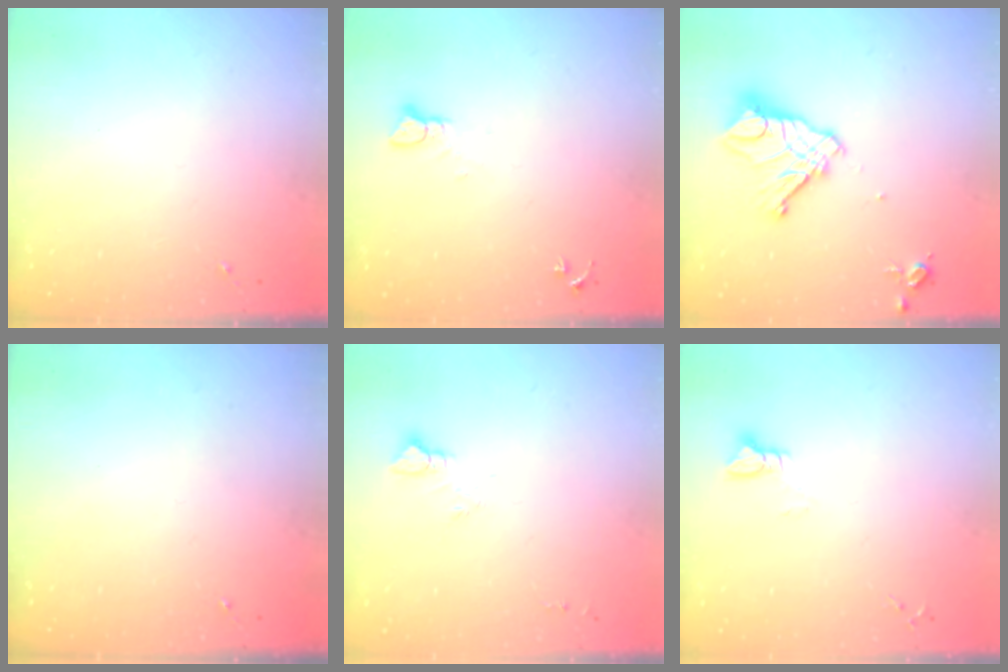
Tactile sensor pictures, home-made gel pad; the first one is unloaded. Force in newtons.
{"total": 2.4, "press": 2.4, "slide": 0.2}
{"total": 14.6, "press": 14.6, "slide": 1.5}
{"total": 0.0}
{"total": 3.7, "press": 3.7, "slide": 0.4}
{"total": 2.9, "press": 2.9, "slide": 0.2}